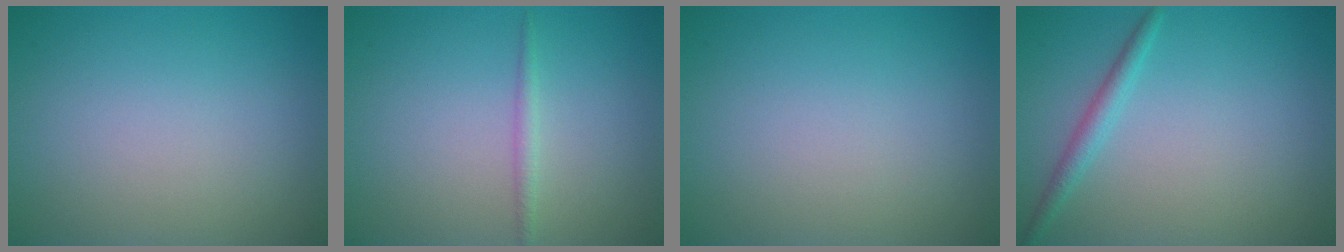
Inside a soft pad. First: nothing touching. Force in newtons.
{"total": 1.0, "press": 1.0, "slide": 0.0}
{"total": 0.0}
{"total": 1.7, "press": 1.7, "slide": 0.1}